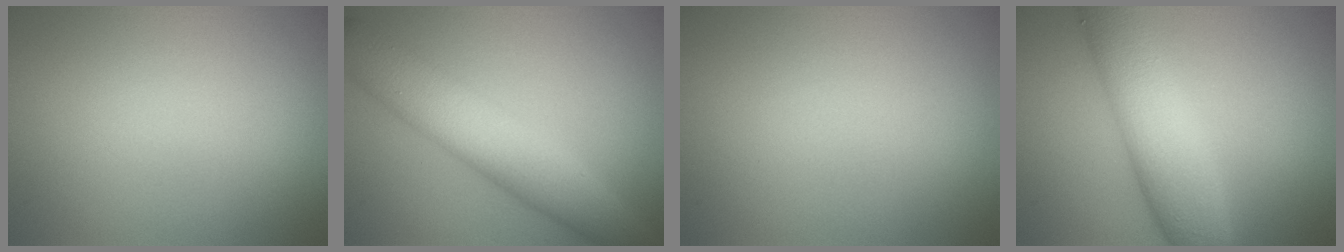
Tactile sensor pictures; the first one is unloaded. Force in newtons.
{"total": 6.7, "press": 6.7, "slide": 0.1}
{"total": 0.0}
{"total": 6.8, "press": 6.8, "slide": 0.3}